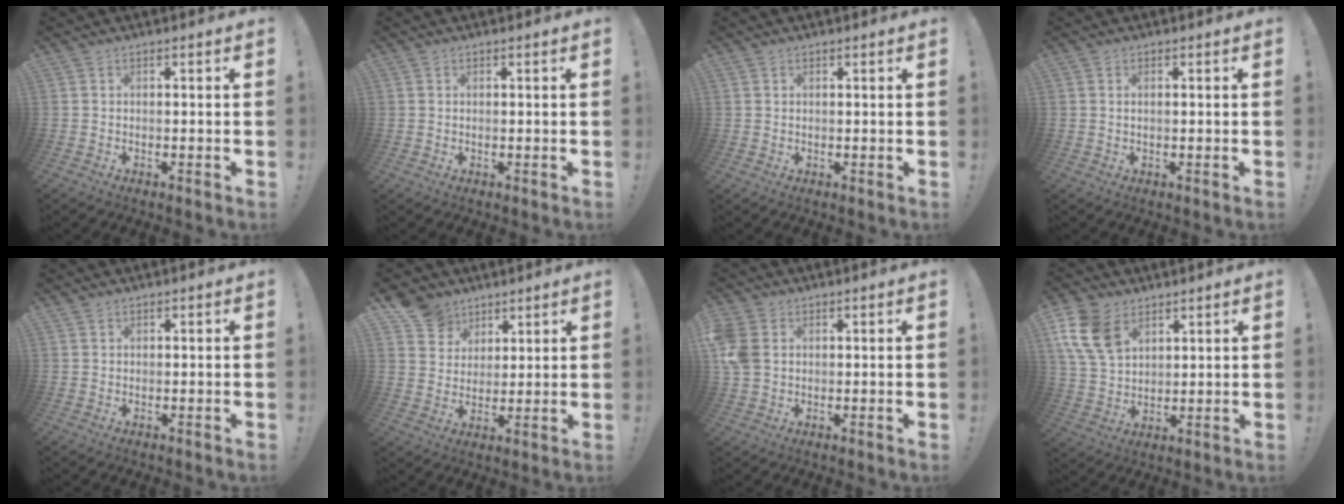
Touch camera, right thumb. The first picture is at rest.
{"total": 1.2, "force": [0.3, 1.2, -0.1], "torque": [0.010, -0.005, 0.002]}
{"total": 2.4, "force": [1.0, 2.2, 0.0], "torque": [0.003, -0.007, 0.017]}
{"total": 1.1, "force": [0.4, 0.2, 1.0], "torque": [-0.019, 0.001, 0.006]}
{"total": 0.6, "force": [0.4, 0.4, -0.1], "torque": [0.002, 0.000, 0.008]}
{"total": 9.9, "force": [6.2, 7.5, 1.9], "torque": [-0.031, -0.044, 0.125]}
{"total": 7.9, "force": [1.5, 6.1, 4.7], "torque": [-0.099, 0.002, 0.031]}
{"total": 13.5, "force": [6.9, 9.0, 7.3], "torque": [-0.148, -0.023, 0.137]}